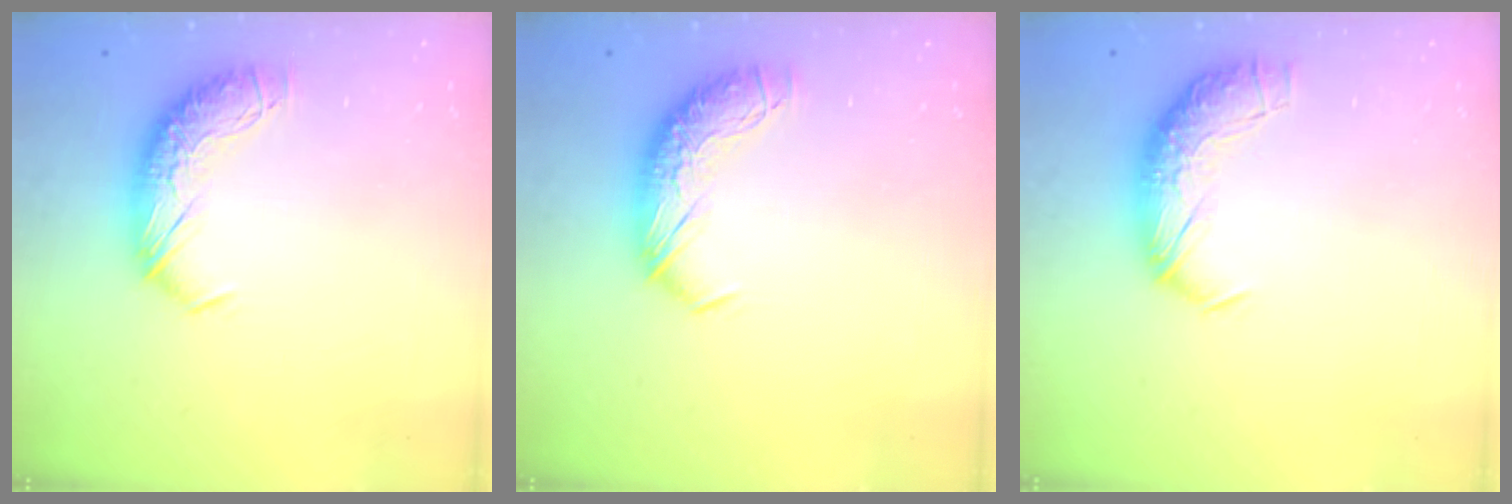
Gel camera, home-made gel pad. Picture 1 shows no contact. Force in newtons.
{"total": 0.0}
{"total": 2.5, "press": 1.2, "slide": 2.2}